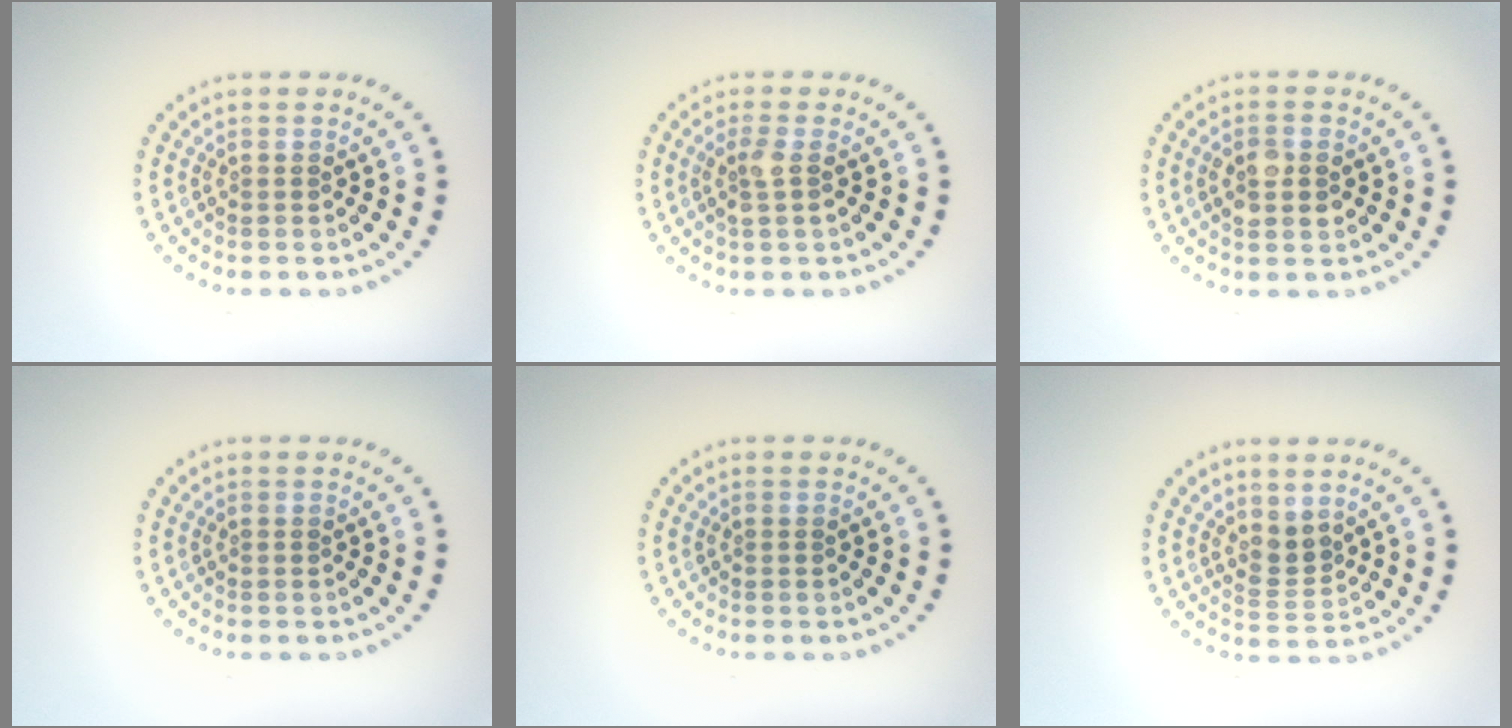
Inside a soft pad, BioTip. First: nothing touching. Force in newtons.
{"total": 1.7, "press": 1.4, "slide": 0.9}
{"total": 2.7, "press": 2.7, "slide": 0.2}
{"total": 0.0}
{"total": 0.0}
{"total": 2.2, "press": 1.6, "slide": 1.6}